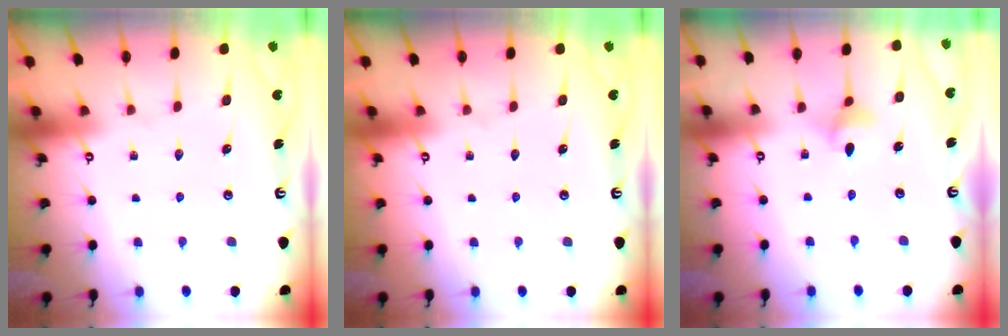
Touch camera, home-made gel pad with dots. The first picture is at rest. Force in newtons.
{"total": 0.0}
{"total": 3.7, "press": 3.7, "slide": 0.7}